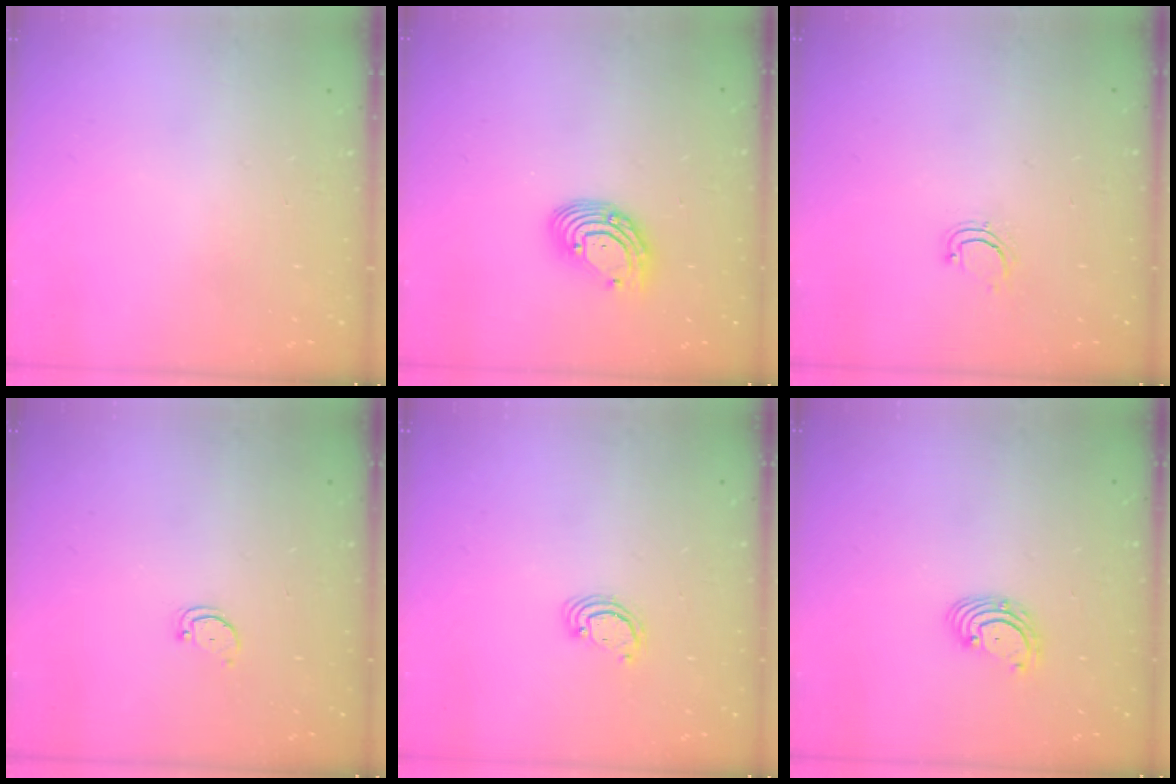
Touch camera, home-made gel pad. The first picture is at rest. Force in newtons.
{"total": 8.9, "press": 8.8, "slide": 0.8}
{"total": 4.2, "press": 4.1, "slide": 0.8}
{"total": 2.5, "press": 2.4, "slide": 0.4}
{"total": 2.6, "press": 2.5, "slide": 0.2}
{"total": 2.9, "press": 2.9, "slide": 0.1}